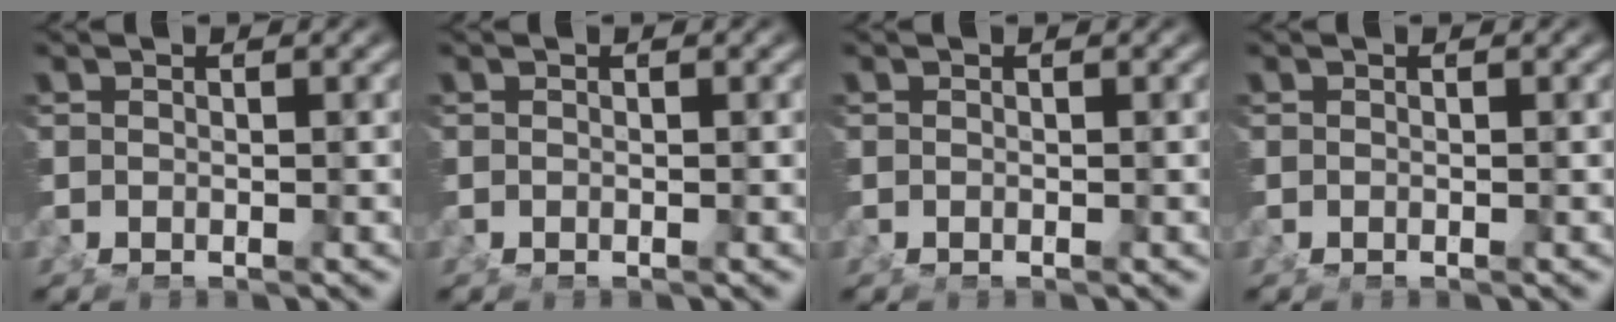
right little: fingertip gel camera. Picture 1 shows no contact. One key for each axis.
{"total": 0.0}
{"total": 0.0}
{"total": 0.0}